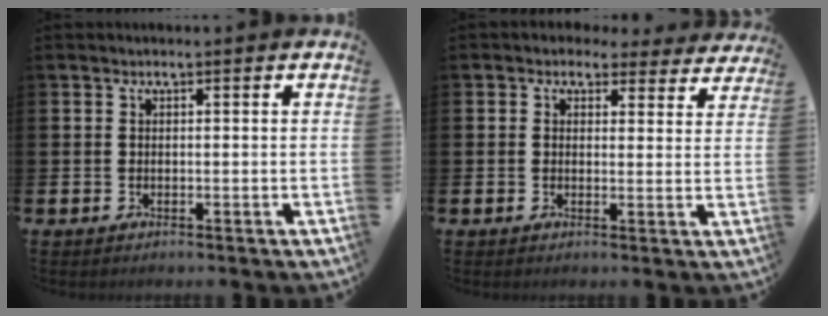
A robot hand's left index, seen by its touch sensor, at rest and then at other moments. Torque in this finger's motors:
{"motor_torque": [1.13, -1.01, 0.48, 0.03]}